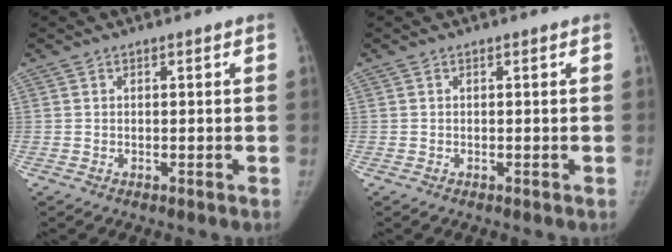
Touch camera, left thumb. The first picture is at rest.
{"total": 0.0}